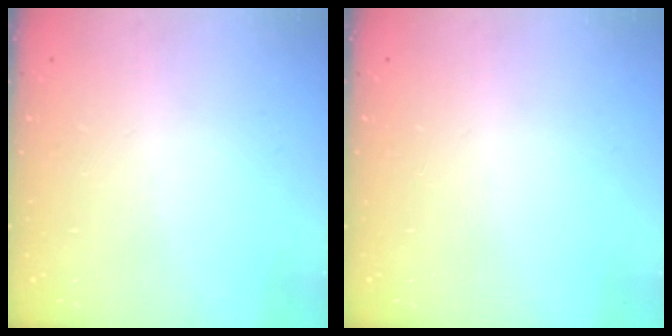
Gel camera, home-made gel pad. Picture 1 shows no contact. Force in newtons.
{"total": 0.0}